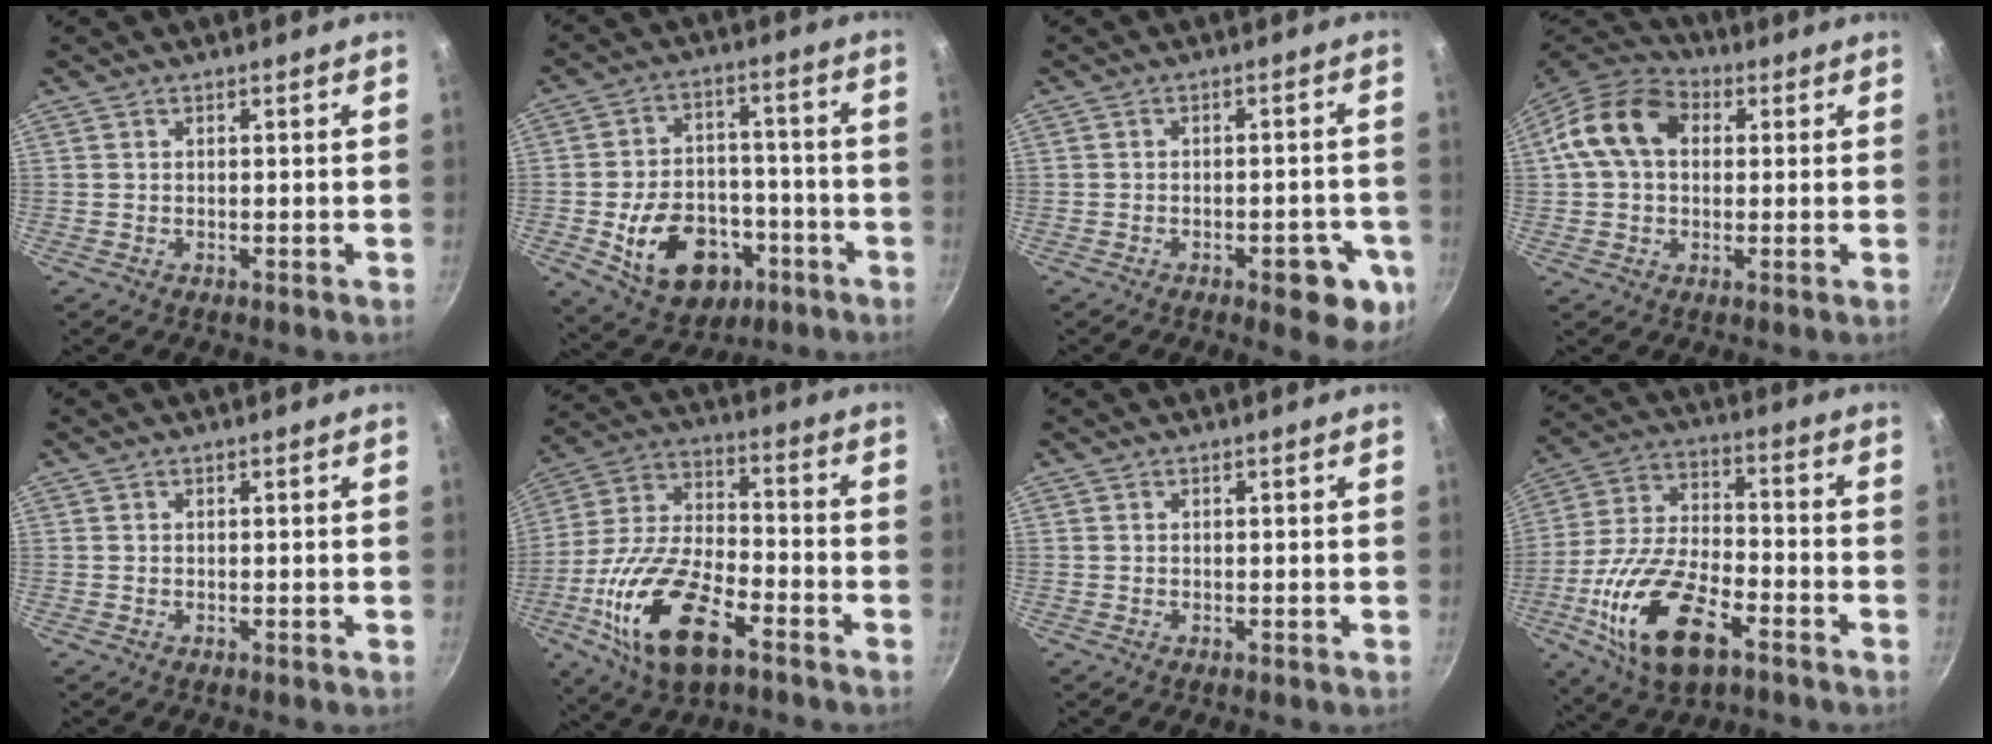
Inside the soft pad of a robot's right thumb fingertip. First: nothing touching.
{"total": 16.8, "force": [-6.1, 11.9, 10.0], "torque": [-0.132, 0.046, -0.079]}
{"total": 9.4, "force": [-3.6, 4.0, 7.7], "torque": [-0.060, 0.015, -0.040]}
{"total": 12.4, "force": [2.4, 9.1, 8.1], "torque": [-0.121, 0.026, 0.024]}
{"total": 0.0}
{"total": 20.4, "force": [-8.8, 9.8, 15.6], "torque": [-0.296, 0.030, -0.170]}
{"total": 0.0}
{"total": 19.4, "force": [-8.3, 9.4, 14.8], "torque": [-0.281, 0.024, -0.159]}